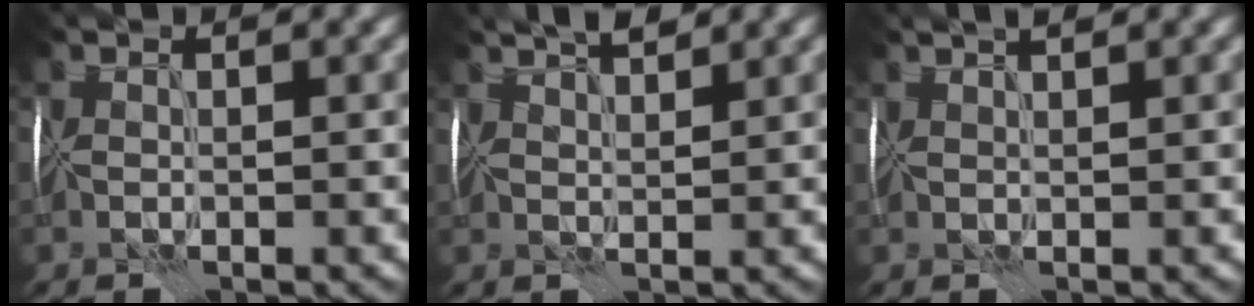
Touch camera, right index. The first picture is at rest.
{"total": 4.2, "force": [3.6, 0.9, 2.0], "torque": [-0.027, 0.026, 0.043]}
{"total": 3.9, "force": [2.7, 1.4, 2.5], "torque": [-0.033, 0.033, 0.027]}